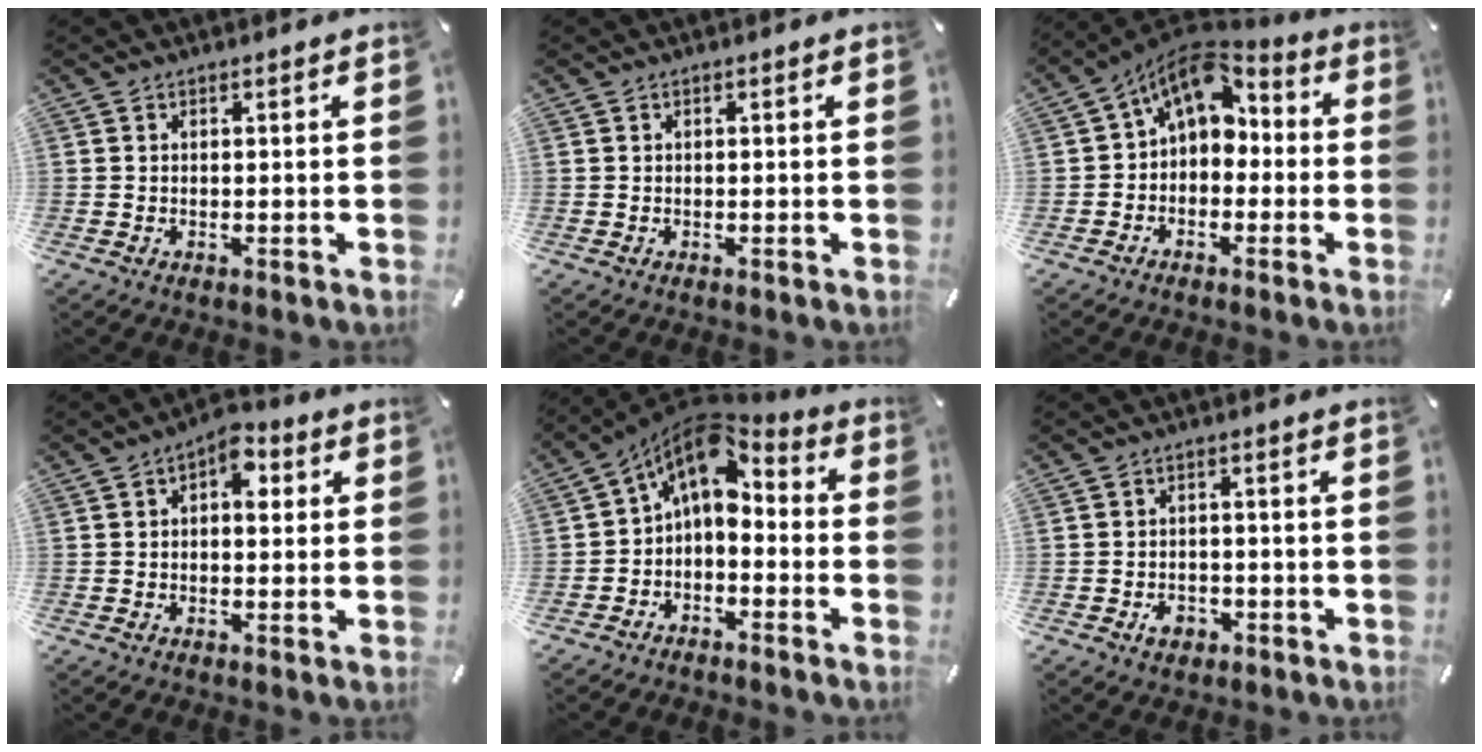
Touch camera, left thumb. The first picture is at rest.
{"total": 0.0}
{"total": 9.7, "force": [3.7, 6.7, 5.9], "torque": [-0.114, -0.016, 0.071]}
{"total": 6.3, "force": [1.7, 3.9, 4.7], "torque": [-0.047, -0.005, 0.019]}
{"total": 8.7, "force": [2.0, 6.0, 6.0], "torque": [-0.108, -0.025, 0.035]}
{"total": 3.8, "force": [-1.7, 2.8, 1.8], "torque": [-0.030, 0.007, -0.031]}